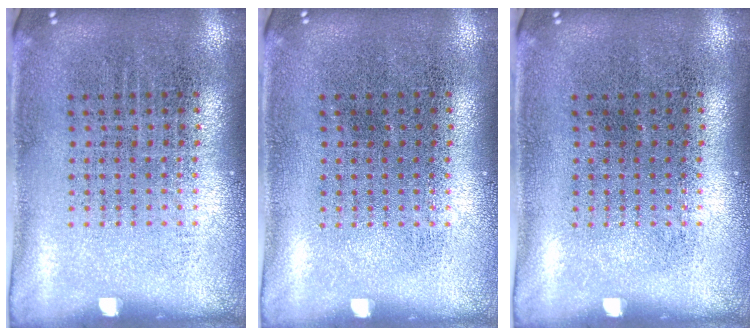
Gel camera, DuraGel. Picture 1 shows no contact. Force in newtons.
{"total": 0.0}
{"total": 0.0}